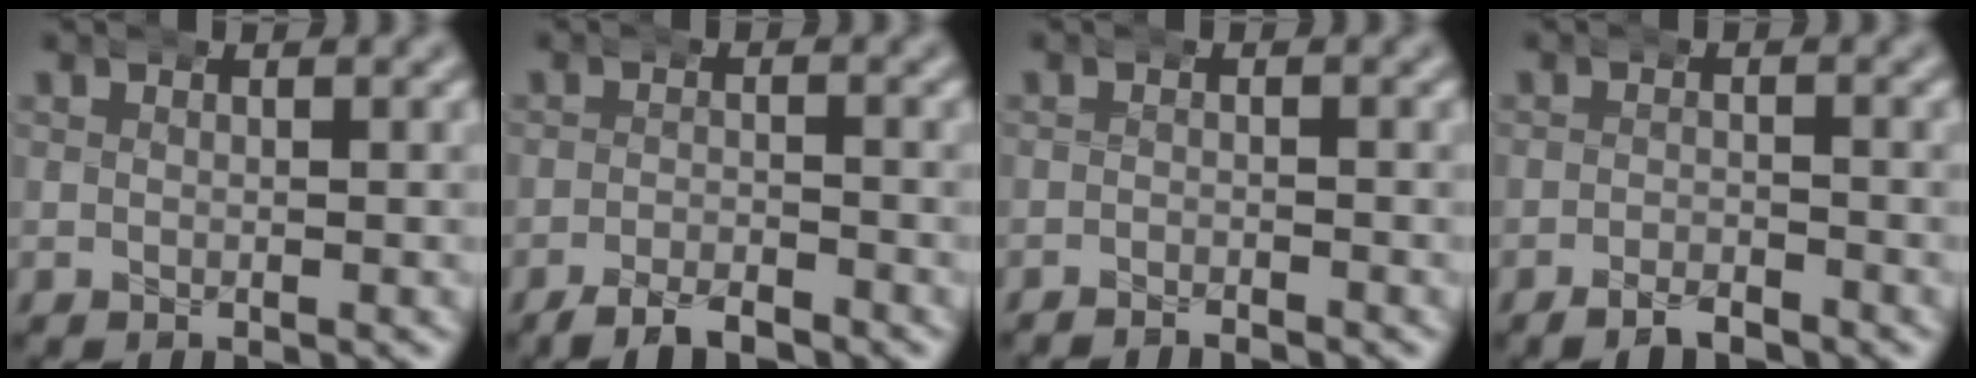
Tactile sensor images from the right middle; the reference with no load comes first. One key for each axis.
{"total": 3.7, "fx": -3.4, "fy": 0.7, "fz": 1.3, "tx": -0.010, "ty": -0.004, "tz": -0.059}
{"total": 1.9, "fx": -1.9, "fy": -0.1, "fz": 0.1, "tx": 0.007, "ty": -0.001, "tz": -0.035}
{"total": 2.8, "fx": -2.6, "fy": 0.5, "fz": 0.9, "tx": -0.004, "ty": 0.000, "tz": -0.048}